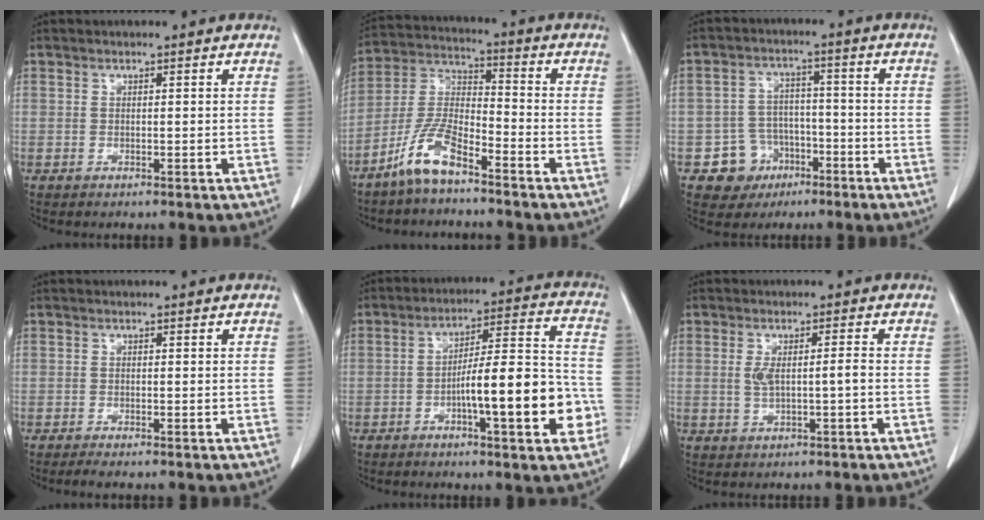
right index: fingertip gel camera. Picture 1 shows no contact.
{"total": 9.2, "force": [-6.5, 2.3, 6.1], "torque": [-0.138, -0.004, -0.133]}
{"total": 7.0, "force": [-3.3, 6.1, 1.0], "torque": [-0.008, 0.015, -0.045]}
{"total": 1.0, "force": [-0.8, -0.1, 0.6], "torque": [-0.013, -0.004, -0.016]}
{"total": 14.7, "force": [-4.4, 2.3, 13.9], "torque": [-0.204, 0.020, -0.065]}
{"total": 3.6, "force": [-0.2, 0.7, 3.5], "torque": [-0.069, 0.007, 0.002]}